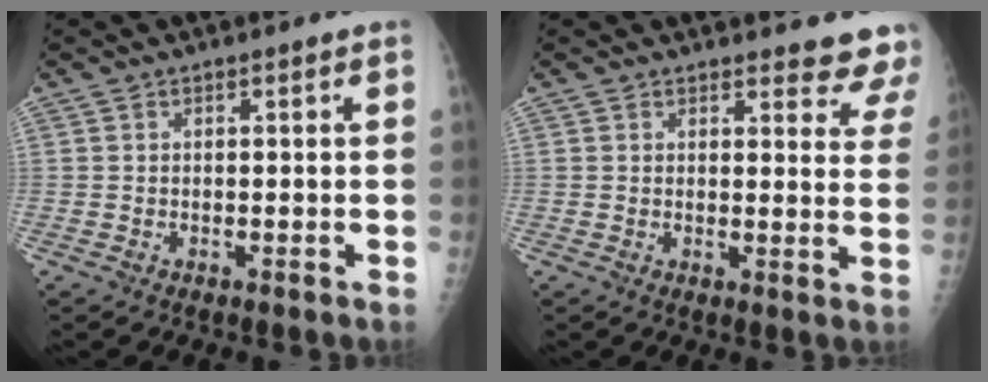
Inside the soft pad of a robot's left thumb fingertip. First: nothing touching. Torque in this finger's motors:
{"motor_torque": [0.13, 0.13, 0.15, -0.05, 0.04]}